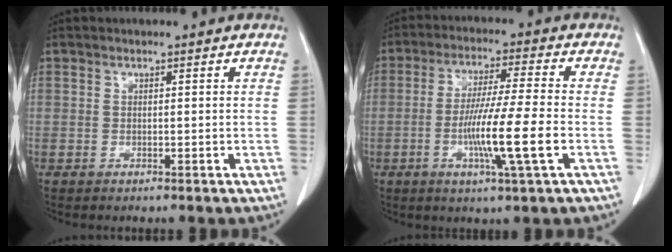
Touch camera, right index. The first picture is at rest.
{"total": 10.7, "force": [-2.9, -0.7, 10.3], "torque": [-0.192, -0.014, -0.056]}